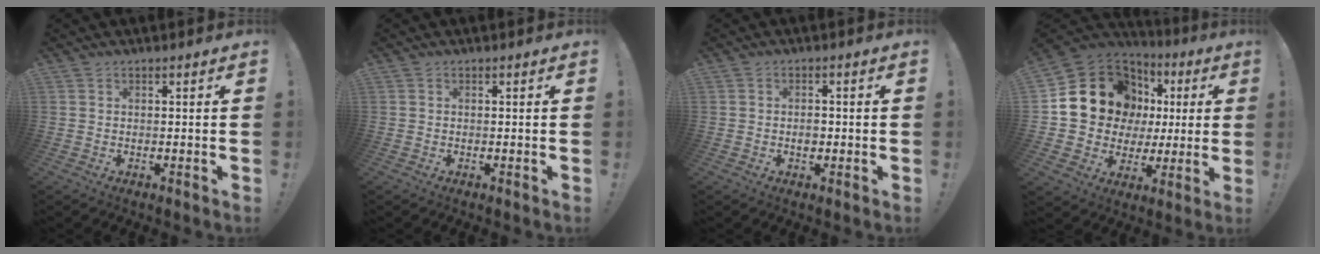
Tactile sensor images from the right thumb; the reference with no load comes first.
{"total": 0.0}
{"total": 2.6, "force": [-0.8, 2.0, 1.6], "torque": [-0.016, 0.000, -0.016]}
{"total": 17.8, "force": [6.7, 14.2, 8.4], "torque": [-0.121, -0.035, 0.152]}